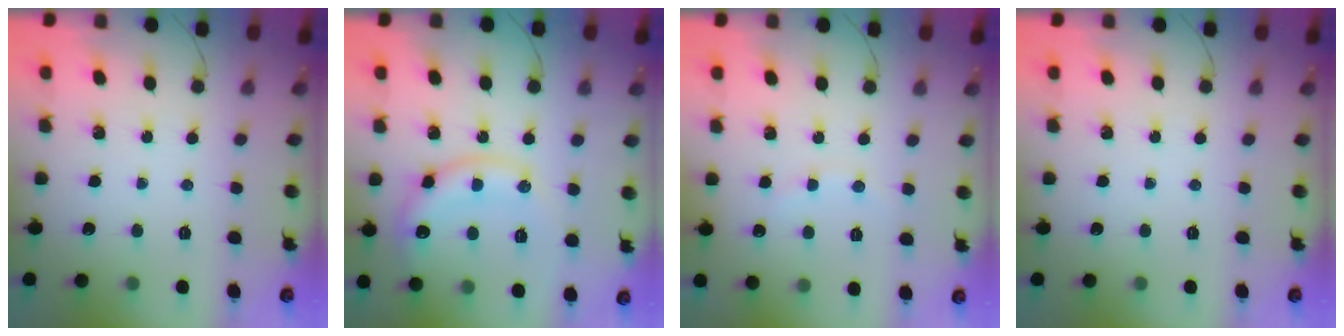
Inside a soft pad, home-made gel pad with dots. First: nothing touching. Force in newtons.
{"total": 15.8, "press": 15.7, "slide": 1.1}
{"total": 7.3, "press": 7.1, "slide": 1.5}
{"total": 0.0}